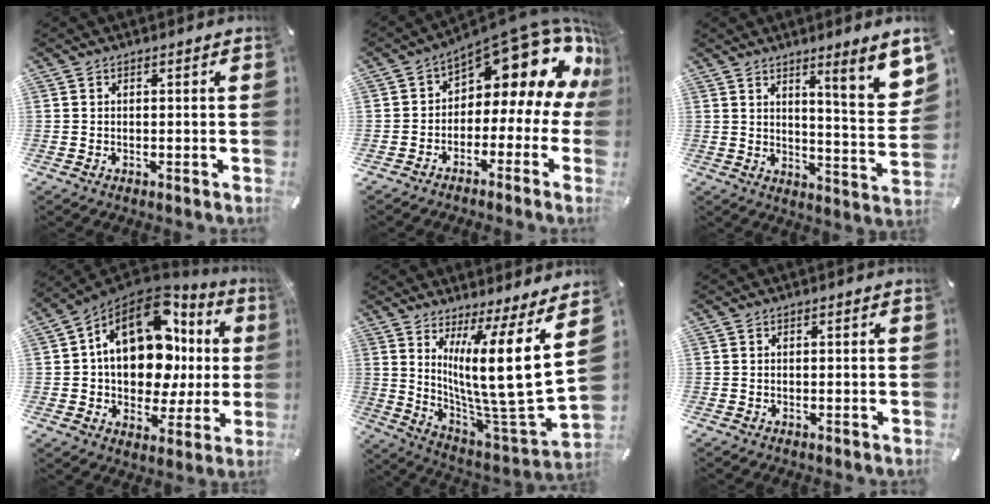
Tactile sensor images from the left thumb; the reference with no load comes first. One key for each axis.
{"total": 15.5, "fx": 9.5, "fy": 7.2, "fz": 9.9, "tx": -0.129, "ty": -0.083, "tz": 0.152}
{"total": 10.0, "fx": 6.6, "fy": 0.6, "fz": 7.5, "tx": -0.100, "ty": -0.056, "tz": 0.101}
{"total": 19.7, "fx": 4.5, "fy": 12.8, "fz": 14.2, "tx": -0.223, "ty": -0.031, "tz": 0.076}
{"total": 18.7, "fx": 7.1, "fy": 2.2, "fz": 17.2, "tx": -0.290, "ty": -0.080, "tz": 0.107}
{"total": 0.0}